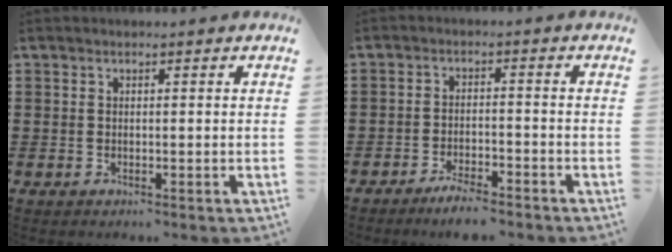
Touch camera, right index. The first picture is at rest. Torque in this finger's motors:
{"motor_torque": [0.20, 0.37, 0.20, 0.05]}